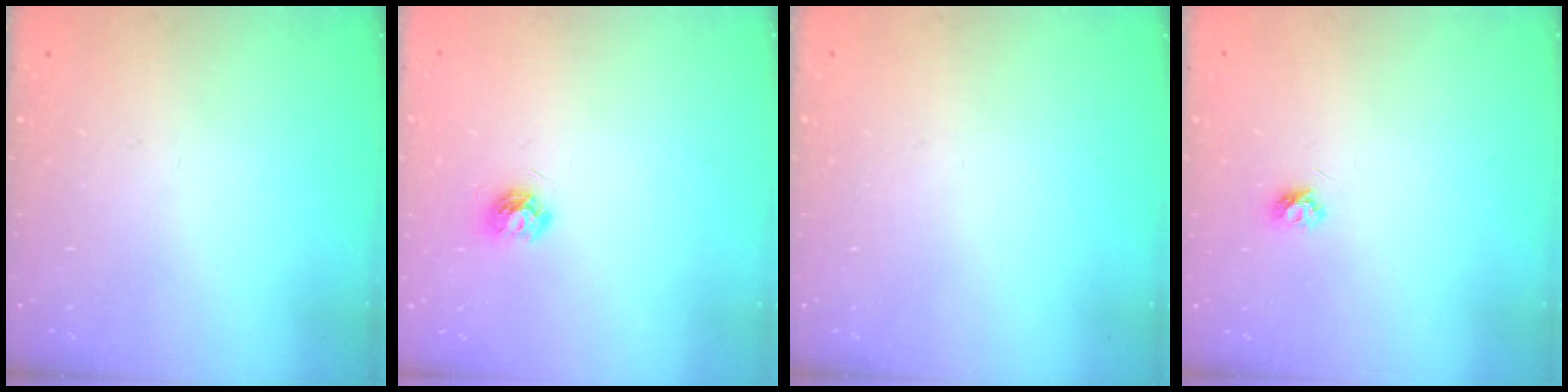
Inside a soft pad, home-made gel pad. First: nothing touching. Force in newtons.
{"total": 5.9, "press": 5.9, "slide": 0.5}
{"total": 0.0}
{"total": 3.9, "press": 3.9, "slide": 0.6}